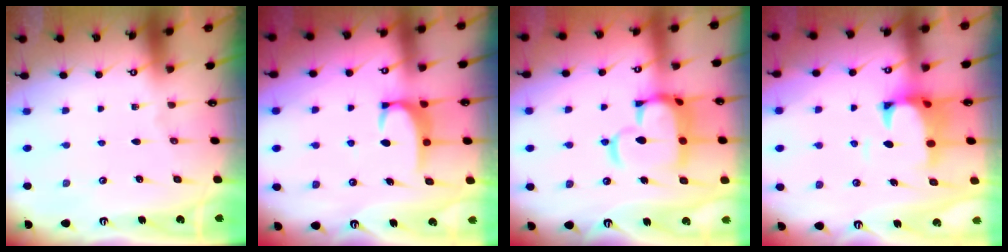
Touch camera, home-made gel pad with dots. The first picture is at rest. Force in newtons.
{"total": 2.8, "press": 2.7, "slide": 0.5}
{"total": 13.3, "press": 13.2, "slide": 1.7}
{"total": 2.7, "press": 2.5, "slide": 1.1}